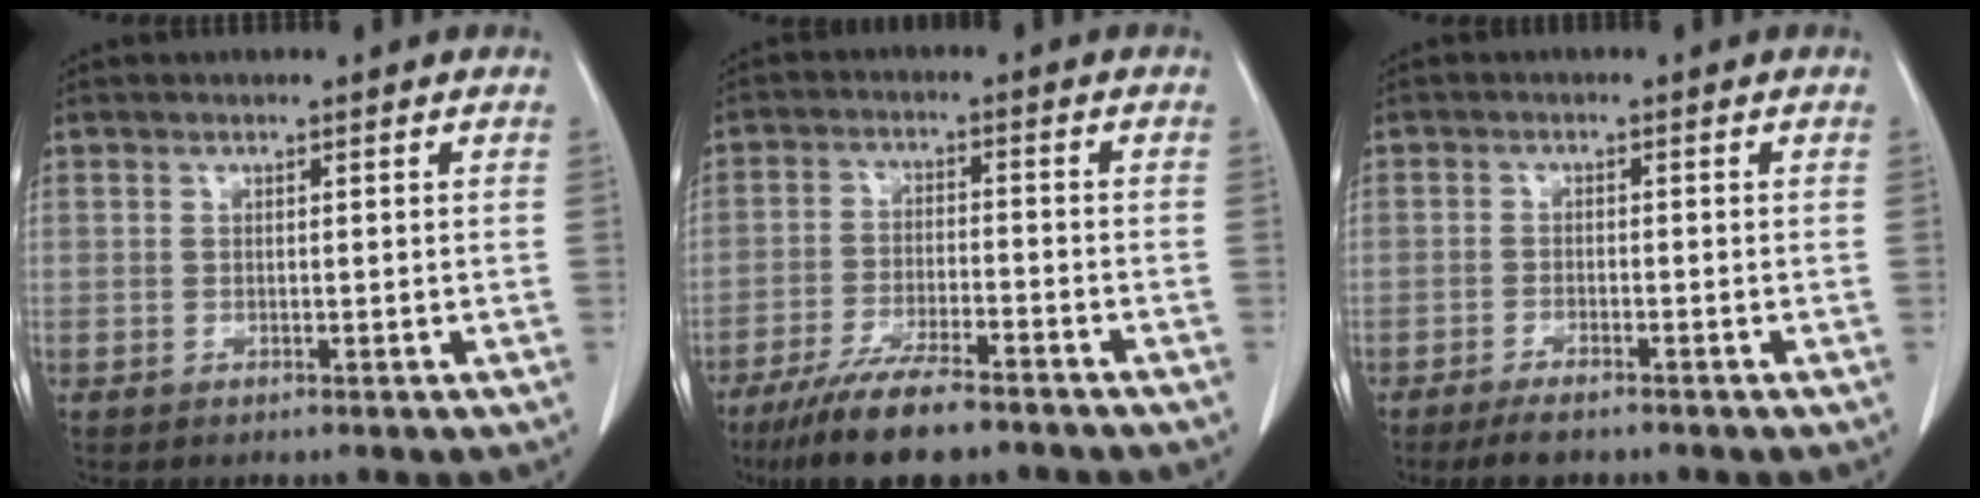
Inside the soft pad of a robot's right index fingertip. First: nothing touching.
{"total": 11.4, "force": [-9.0, 2.0, 6.7], "torque": [-0.116, -0.025, -0.149]}
{"total": 3.5, "force": [-2.9, 0.7, 1.9], "torque": [-0.037, -0.006, -0.046]}